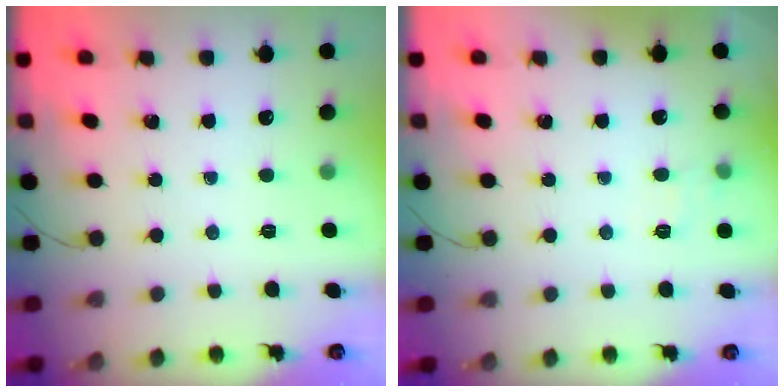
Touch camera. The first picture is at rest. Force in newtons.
{"total": 3.5, "press": 3.1, "slide": 1.7}